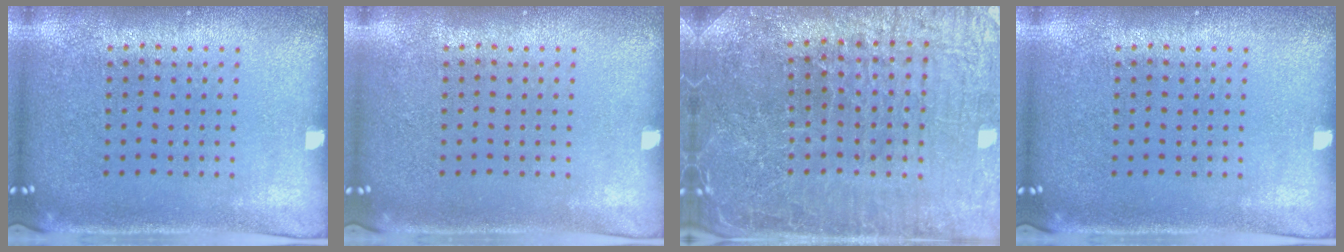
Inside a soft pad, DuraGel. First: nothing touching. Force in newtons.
{"total": 0.0}
{"total": 4.5, "press": 4.4, "slide": 1.1}
{"total": 0.0}